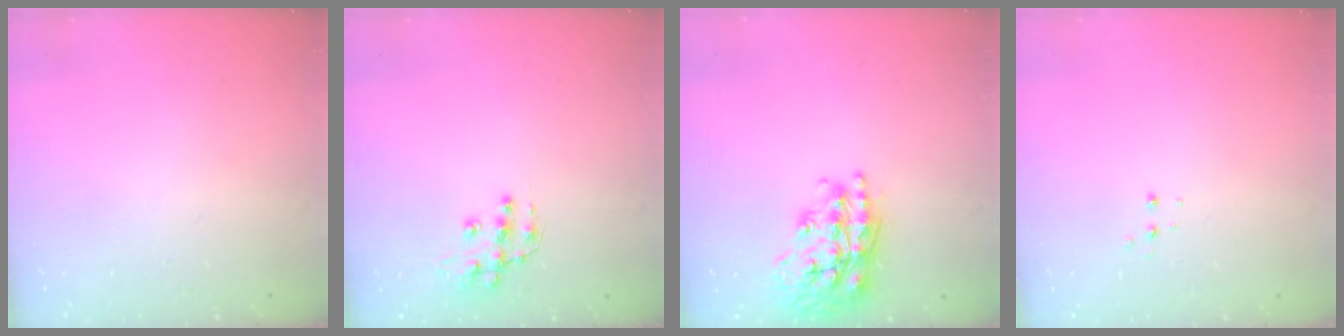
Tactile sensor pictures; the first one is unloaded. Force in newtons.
{"total": 10.8, "press": 10.7, "slide": 0.8}
{"total": 20.8, "press": 20.8, "slide": 1.4}
{"total": 2.7, "press": 2.7, "slide": 0.5}